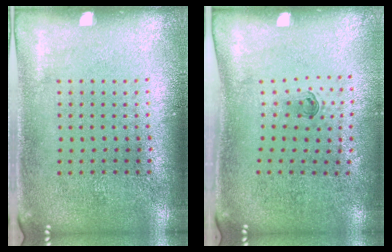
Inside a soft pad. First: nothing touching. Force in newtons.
{"total": 0.6, "press": 0.3, "slide": 0.5}